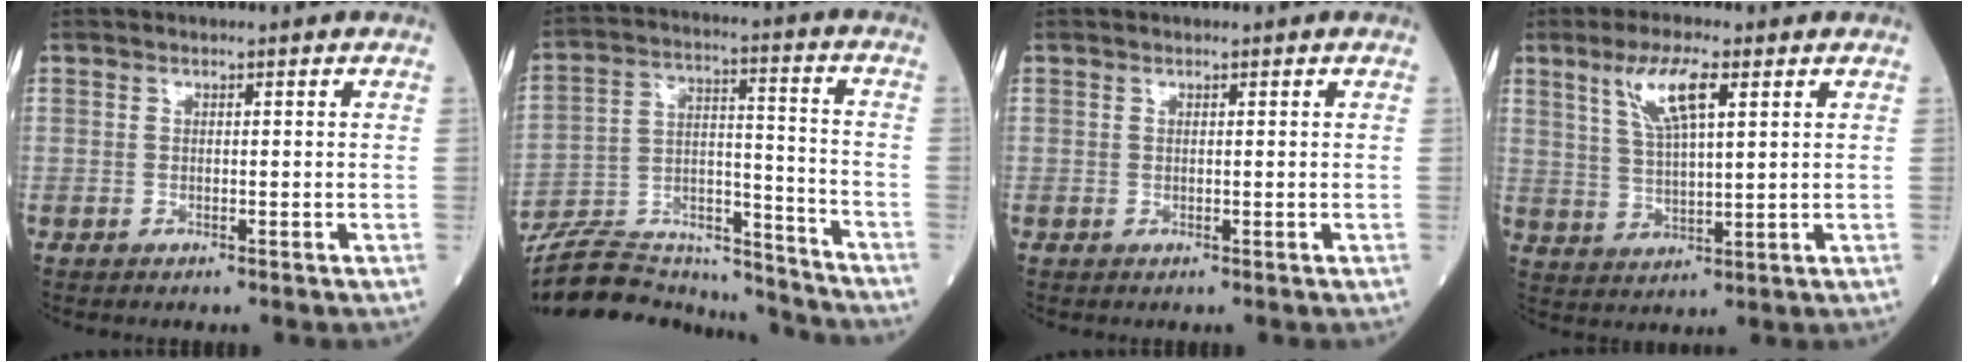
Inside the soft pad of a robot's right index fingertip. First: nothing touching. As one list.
[{"total": 18.7, "force": [-17.8, 3.9, 4.3], "torque": [-0.096, 0.036, -0.284]}, {"total": 0.0}, {"total": 7.7, "force": [3.8, 1.3, 6.5], "torque": [-0.134, 0.006, 0.077]}]